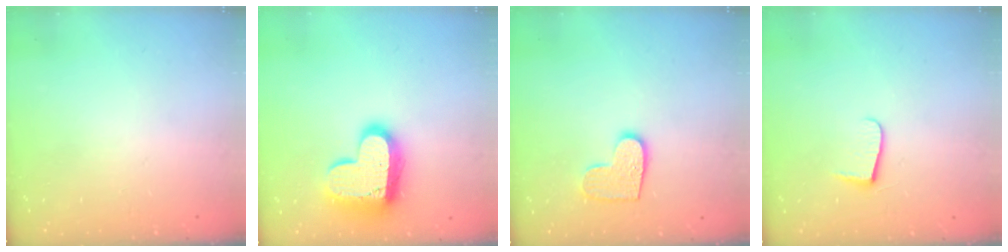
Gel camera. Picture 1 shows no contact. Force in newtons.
{"total": 19.0, "press": 19.0, "slide": 1.5}
{"total": 9.3, "press": 9.3, "slide": 0.3}
{"total": 6.5, "press": 6.5, "slide": 0.8}